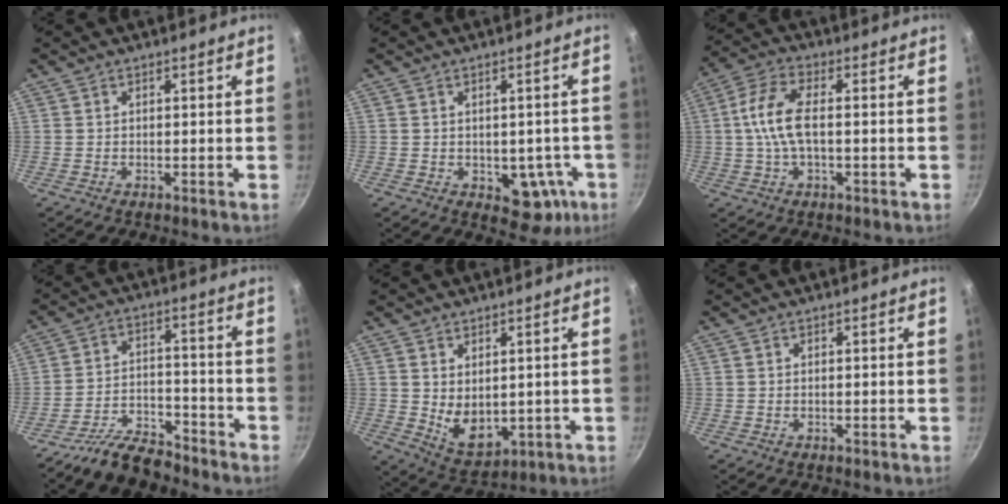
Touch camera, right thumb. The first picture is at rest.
{"total": 8.4, "force": [-2.2, 5.7, 5.7], "torque": [-0.024, 0.014, -0.017]}
{"total": 9.2, "force": [-0.1, 4.4, 8.1], "torque": [-0.167, 0.022, -0.014]}
{"total": 9.0, "force": [-7.8, 3.5, 2.9], "torque": [-0.047, 0.077, -0.139]}
{"total": 7.5, "force": [1.2, 4.9, 5.5], "torque": [-0.073, -0.025, 0.043]}
{"total": 0.0}